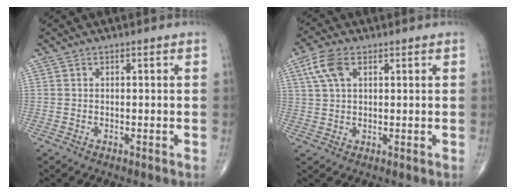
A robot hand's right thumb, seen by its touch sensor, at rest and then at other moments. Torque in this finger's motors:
{"motor_torque": [-0.28, 0.29, 0.01, -0.01, 0.00]}